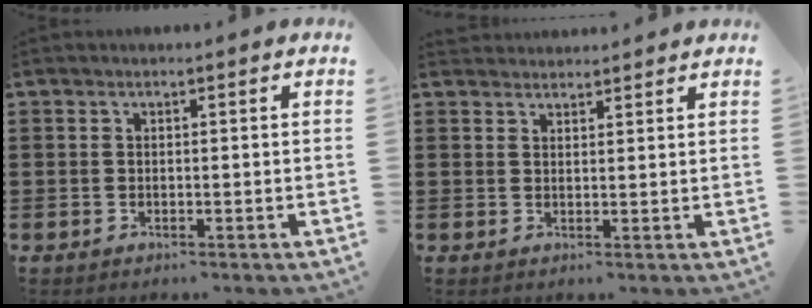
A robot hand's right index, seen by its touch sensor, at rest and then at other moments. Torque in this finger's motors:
{"motor_torque": [-1.00, 1.14, -1.05, -0.21]}